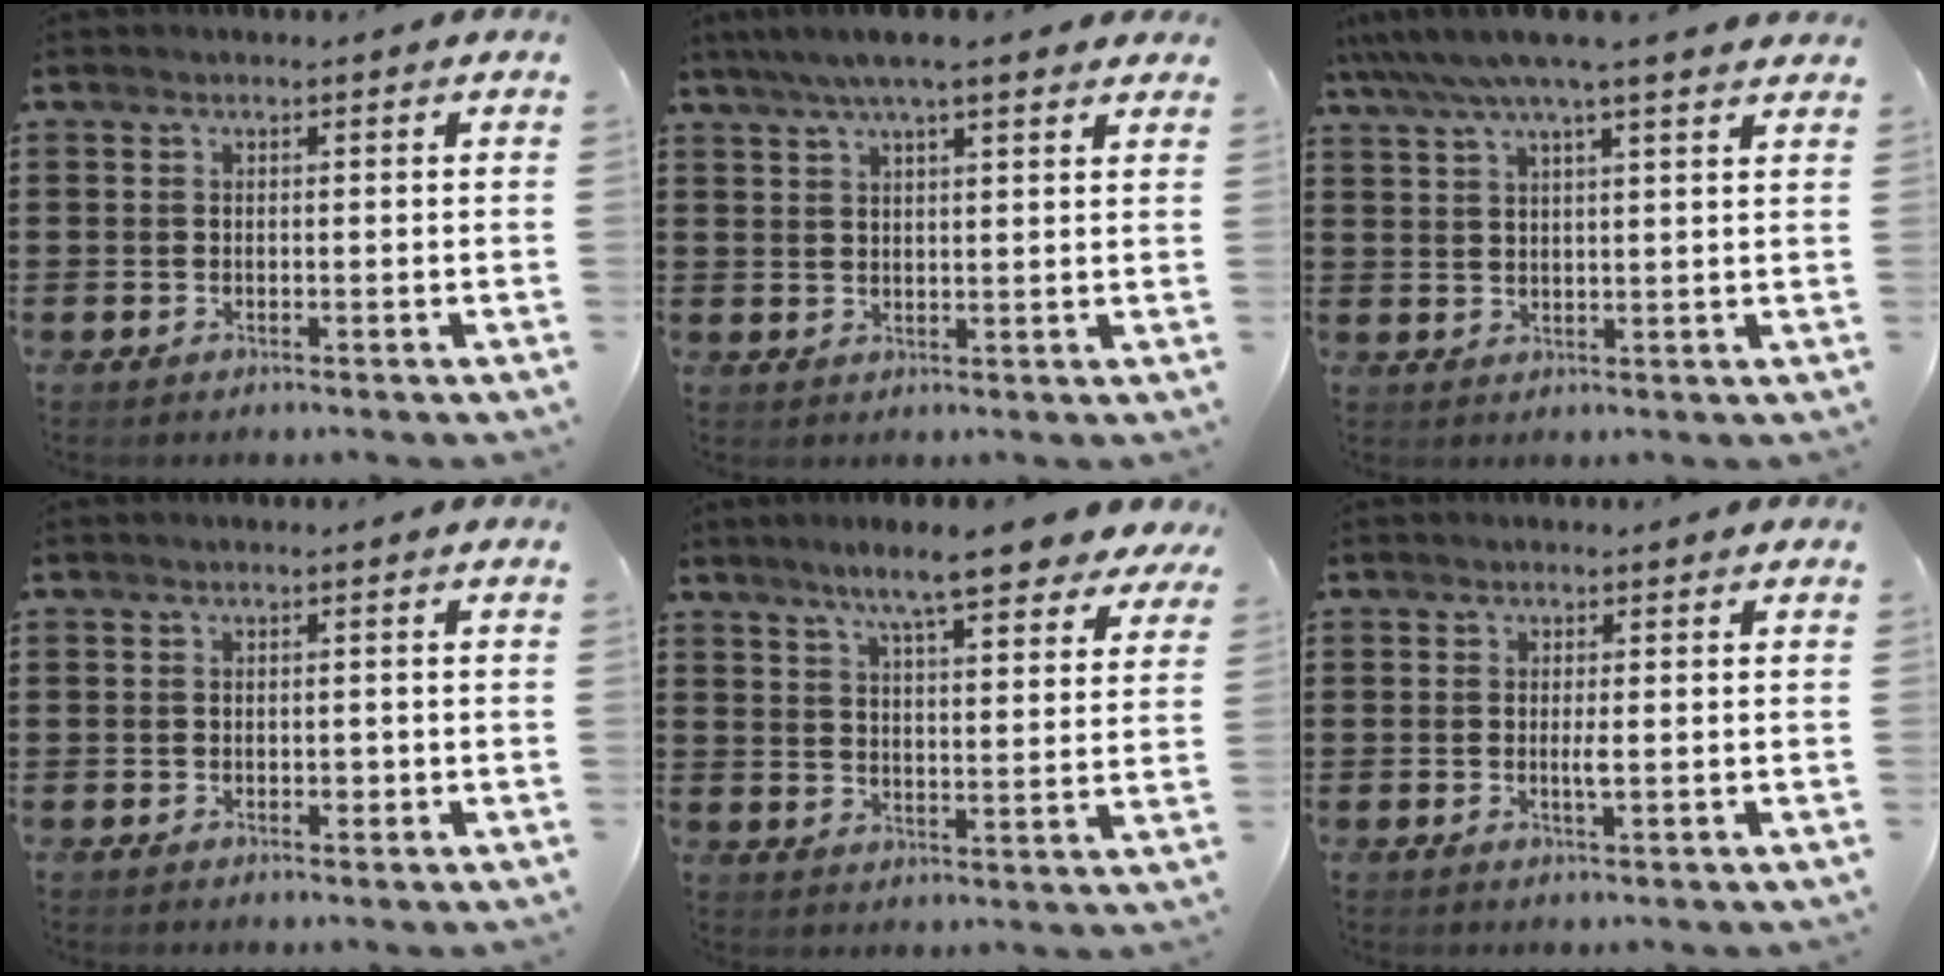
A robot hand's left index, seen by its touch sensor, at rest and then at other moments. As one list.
[{"total": 5.6, "force": [4.3, 0.5, 3.5], "torque": [-0.077, -0.004, 0.077]}, {"total": 6.3, "force": [5.2, -0.1, 3.6], "torque": [-0.085, -0.017, 0.089]}, {"total": 1.0, "force": [-0.1, 0.7, 0.7], "torque": [-0.014, 0.003, -0.002]}, {"total": 9.2, "force": [7.5, 0.6, 5.3], "torque": [-0.109, -0.027, 0.128]}, {"total": 1.6, "force": [-0.1, 0.1, 1.6], "torque": [-0.030, -0.003, -0.001]}]